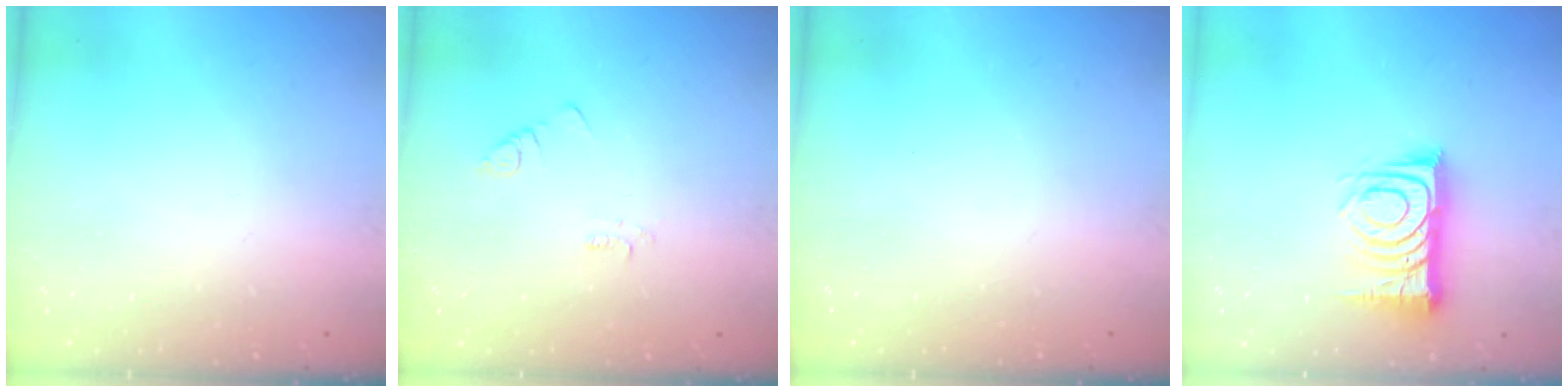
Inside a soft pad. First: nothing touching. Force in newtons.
{"total": 2.1, "press": 2.1, "slide": 0.4}
{"total": 2.5, "press": 2.4, "slide": 0.4}
{"total": 12.7, "press": 12.6, "slide": 0.9}